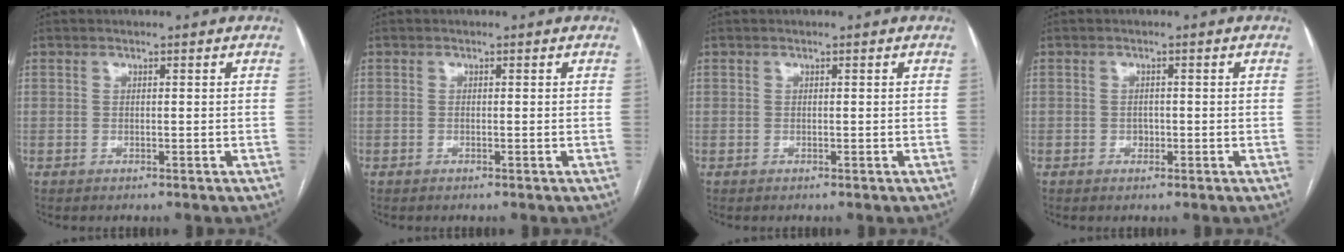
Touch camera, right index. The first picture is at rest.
{"total": 0.0}
{"total": 0.0}
{"total": 1.2, "force": [-0.3, 1.0, 0.6], "torque": [-0.010, 0.003, -0.003]}